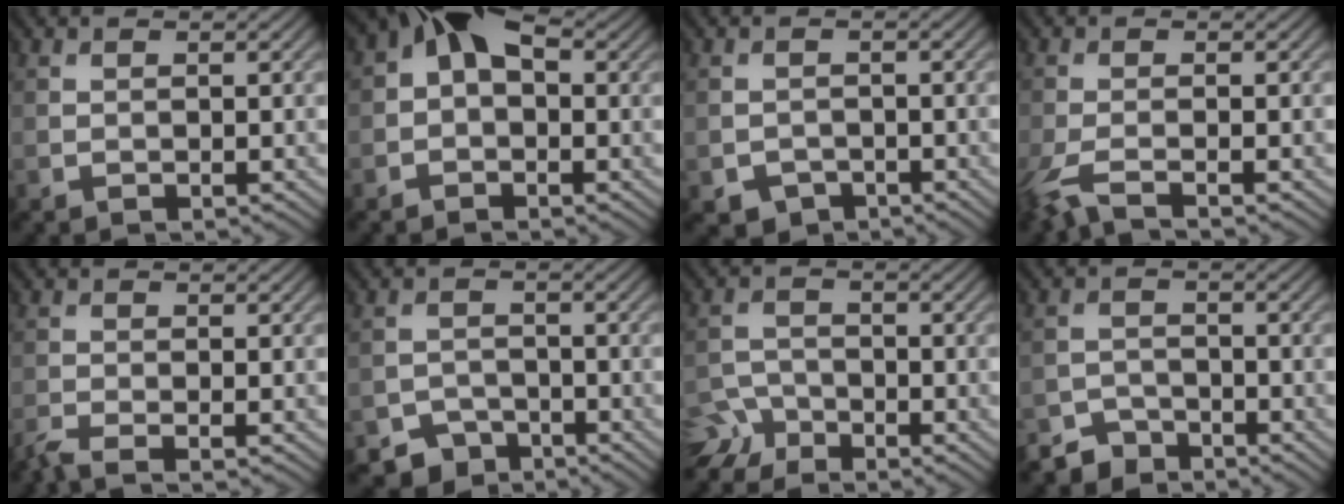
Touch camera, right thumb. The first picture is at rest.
{"total": 6.5, "force": [1.4, 4.3, 4.6], "torque": [-0.085, 0.017, 0.009]}
{"total": 2.4, "force": [-1.7, 1.6, 0.6], "torque": [-0.010, -0.006, -0.032]}
{"total": 3.7, "force": [-2.4, 0.6, 2.7], "torque": [-0.061, -0.009, -0.060]}
{"total": 2.3, "force": [-1.8, 0.1, 1.3], "torque": [-0.033, -0.006, -0.047]}
{"total": 3.7, "force": [-3.0, 2.0, 0.5], "torque": [0.000, 0.000, -0.056]}
{"total": 4.4, "force": [-3.7, 2.1, 1.0], "torque": [-0.024, -0.002, -0.084]}
{"total": 3.3, "force": [-3.0, 1.3, 0.3], "torque": [-0.001, 0.004, -0.064]}